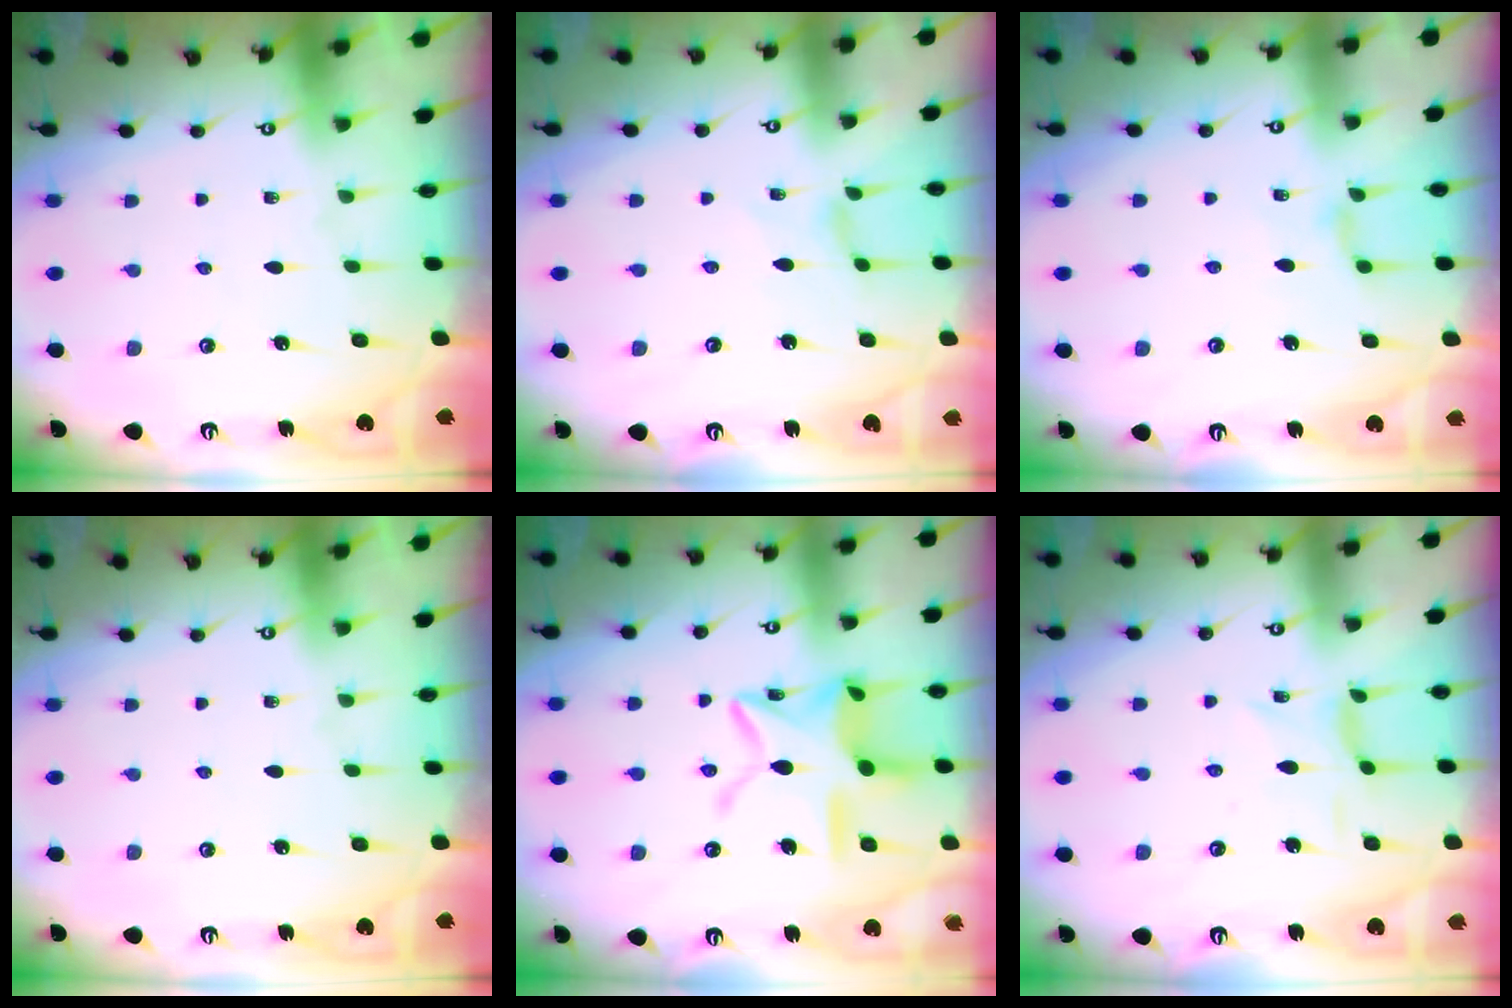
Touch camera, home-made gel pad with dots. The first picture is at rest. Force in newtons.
{"total": 0.0}
{"total": 3.3, "press": 3.2, "slide": 0.5}
{"total": 0.0}
{"total": 15.0, "press": 15.0, "slide": 1.3}
{"total": 2.1, "press": 2.1, "slide": 0.6}